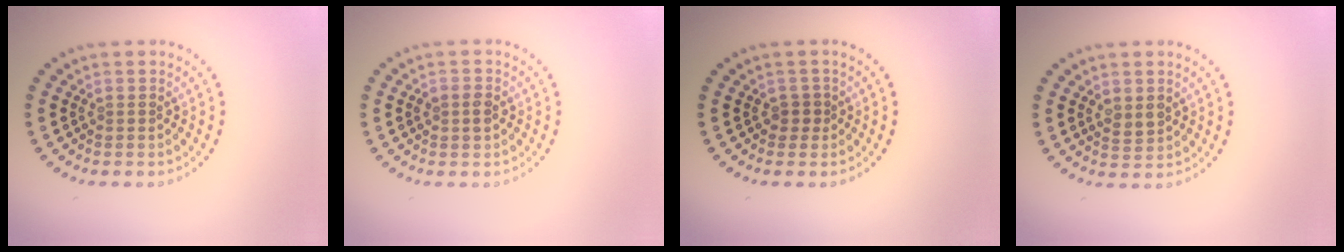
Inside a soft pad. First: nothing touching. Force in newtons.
{"total": 1.4, "press": 1.4, "slide": 0.1}
{"total": 1.1, "press": 0.9, "slide": 0.6}
{"total": 1.6, "press": 1.6, "slide": 0.1}